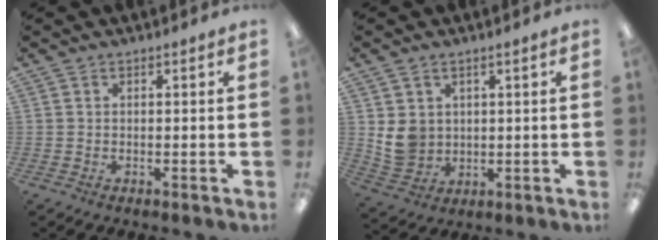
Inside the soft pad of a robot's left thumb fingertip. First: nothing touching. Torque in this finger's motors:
{"motor_torque": [-0.16, 0.22, 0.65, -0.66, 0.00]}